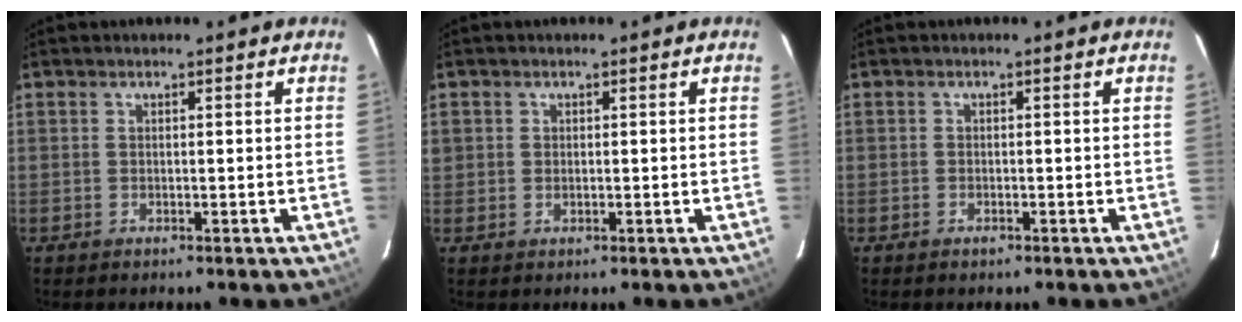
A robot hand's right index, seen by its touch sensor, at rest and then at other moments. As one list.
[{"total": 1.1, "force": [0.1, 1.1, 0.3], "torque": [0.000, 0.001, 0.001]}, {"total": 1.1, "force": [-0.9, 0.6, 0.2], "torque": [-0.005, 0.000, -0.016]}]